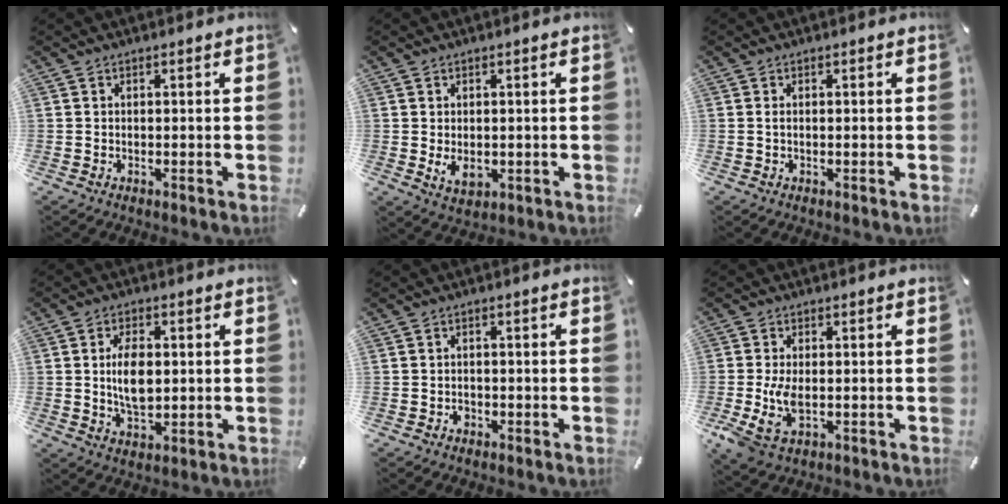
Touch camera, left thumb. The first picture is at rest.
{"total": 4.0, "force": [-0.3, 2.9, 2.8], "torque": [-0.046, -0.006, -0.008]}
{"total": 0.5, "force": [0.0, 0.2, 0.5], "torque": [-0.010, 0.003, 0.000]}
{"total": 8.0, "force": [0.7, 4.7, 6.5], "torque": [-0.130, -0.001, 0.006]}
{"total": 1.5, "force": [-0.7, 1.3, 0.4], "torque": [-0.010, 0.004, -0.017]}
{"total": 7.3, "force": [-1.1, 4.3, 5.8], "torque": [-0.126, -0.009, -0.019]}